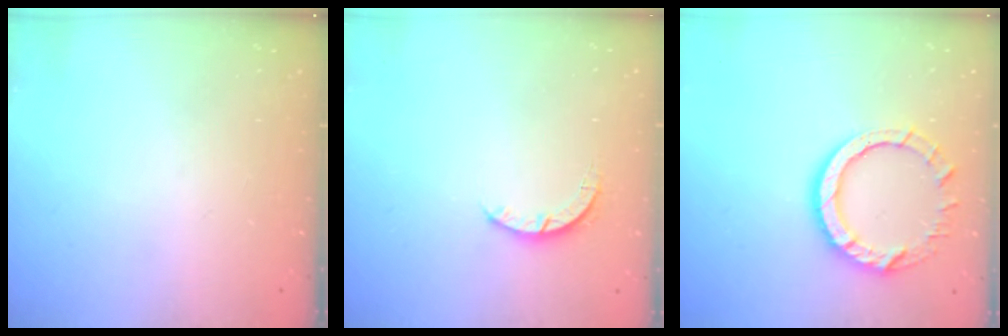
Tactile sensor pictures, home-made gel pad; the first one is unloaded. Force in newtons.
{"total": 2.7, "press": 2.7, "slide": 0.4}
{"total": 10.5, "press": 10.4, "slide": 1.0}